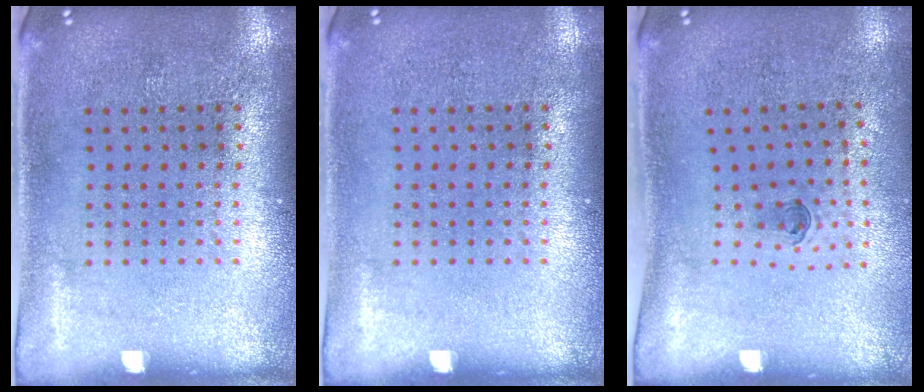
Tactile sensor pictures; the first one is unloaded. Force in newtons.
{"total": 0.0}
{"total": 0.6, "press": 0.3, "slide": 0.5}